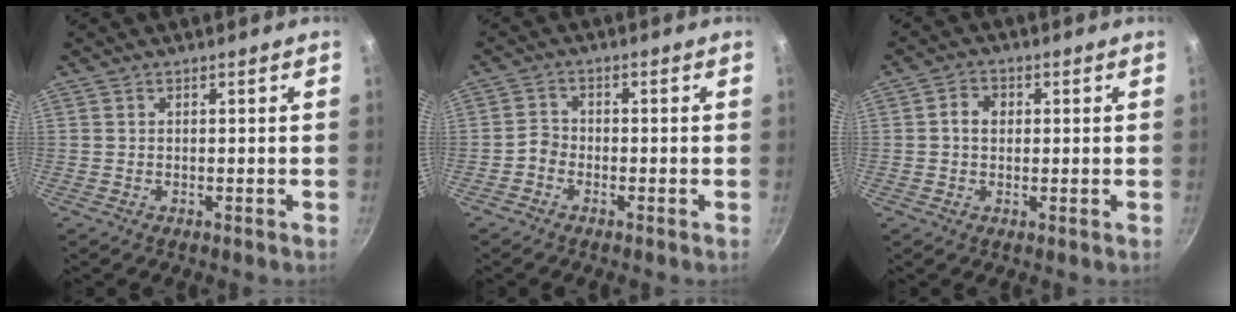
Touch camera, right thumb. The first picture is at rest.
{"total": 2.3, "force": [-1.5, 1.5, 0.7], "torque": [-0.011, 0.021, -0.033]}
{"total": 3.8, "force": [0.4, 3.0, 2.3], "torque": [-0.024, 0.009, 0.002]}